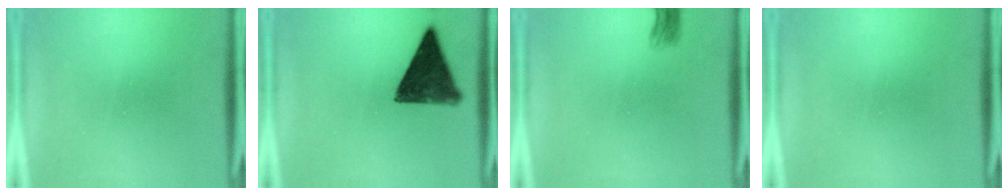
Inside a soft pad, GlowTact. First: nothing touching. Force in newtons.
{"total": 11.1}
{"total": 1.6}
{"total": 0.0}